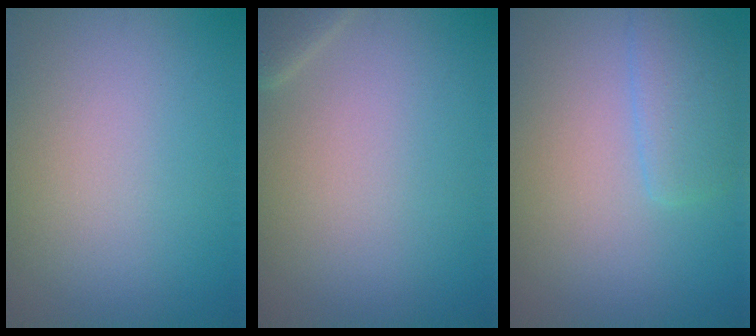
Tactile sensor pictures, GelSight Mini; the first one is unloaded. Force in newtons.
{"total": 1.9, "press": 1.9, "slide": 0.2}
{"total": 2.7, "press": 2.7, "slide": 0.0}